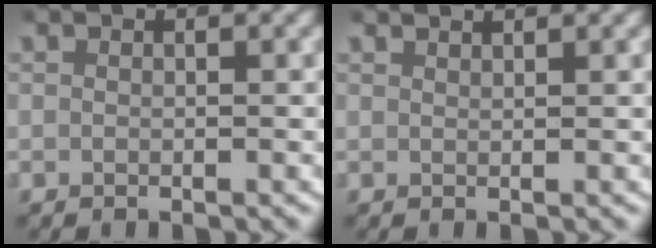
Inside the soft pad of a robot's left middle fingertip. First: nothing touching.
{"total": 1.3, "force": [1.3, 0.1, 0.3], "torque": [0.000, 0.001, 0.023]}